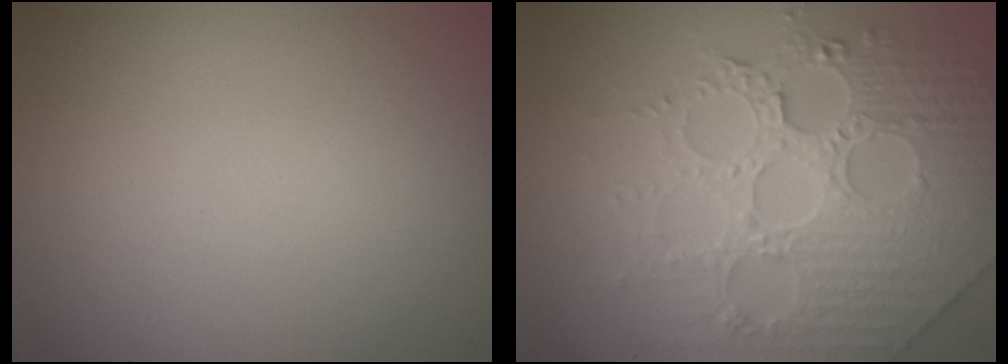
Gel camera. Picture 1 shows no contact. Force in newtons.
{"total": 7.8, "press": 6.0, "slide": 5.0}